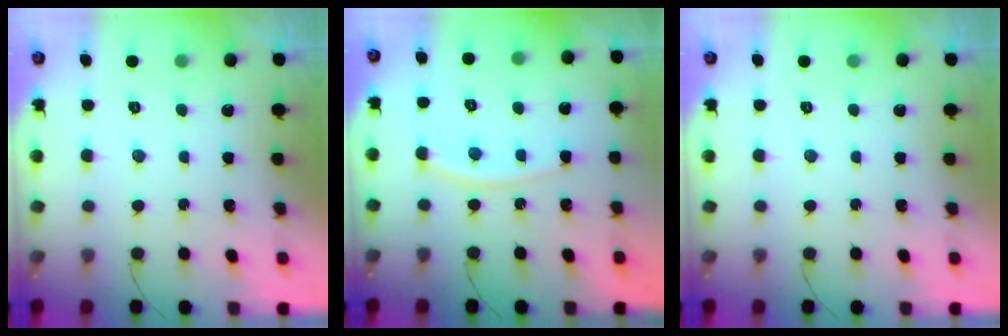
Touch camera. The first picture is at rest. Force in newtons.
{"total": 8.6, "press": 8.5, "slide": 1.1}
{"total": 0.0}